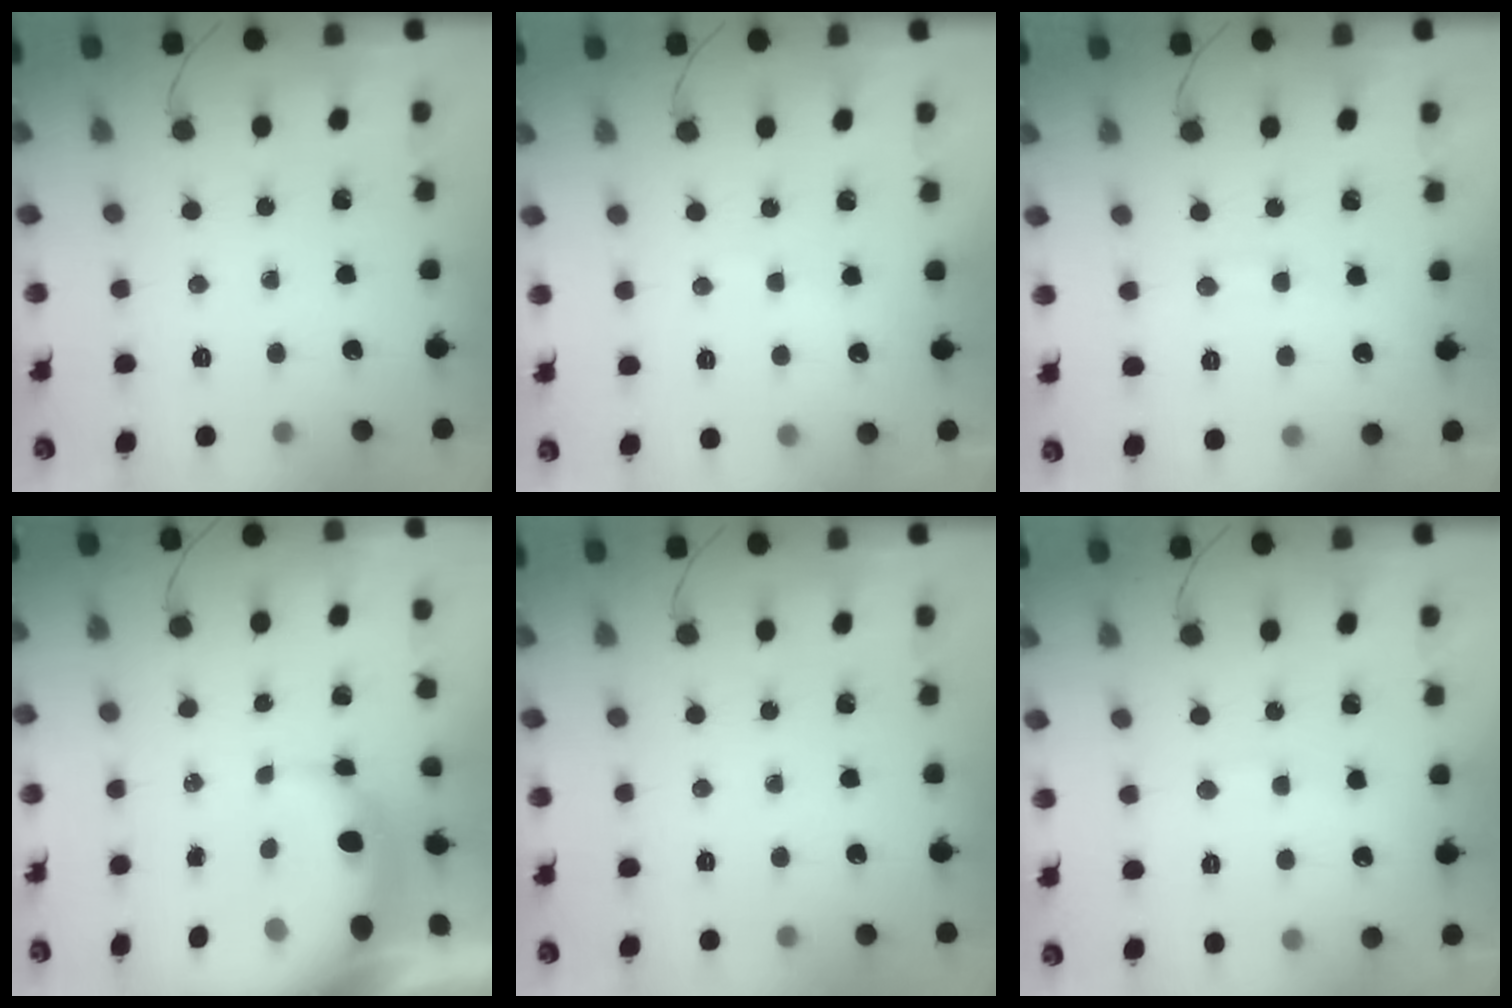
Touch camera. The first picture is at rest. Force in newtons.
{"total": 5.1, "press": 5.1, "slide": 0.8}
{"total": 7.3, "press": 7.2, "slide": 1.4}
{"total": 8.0, "press": 7.9, "slide": 1.4}
{"total": 0.0}
{"total": 7.4, "press": 7.2, "slide": 1.5}